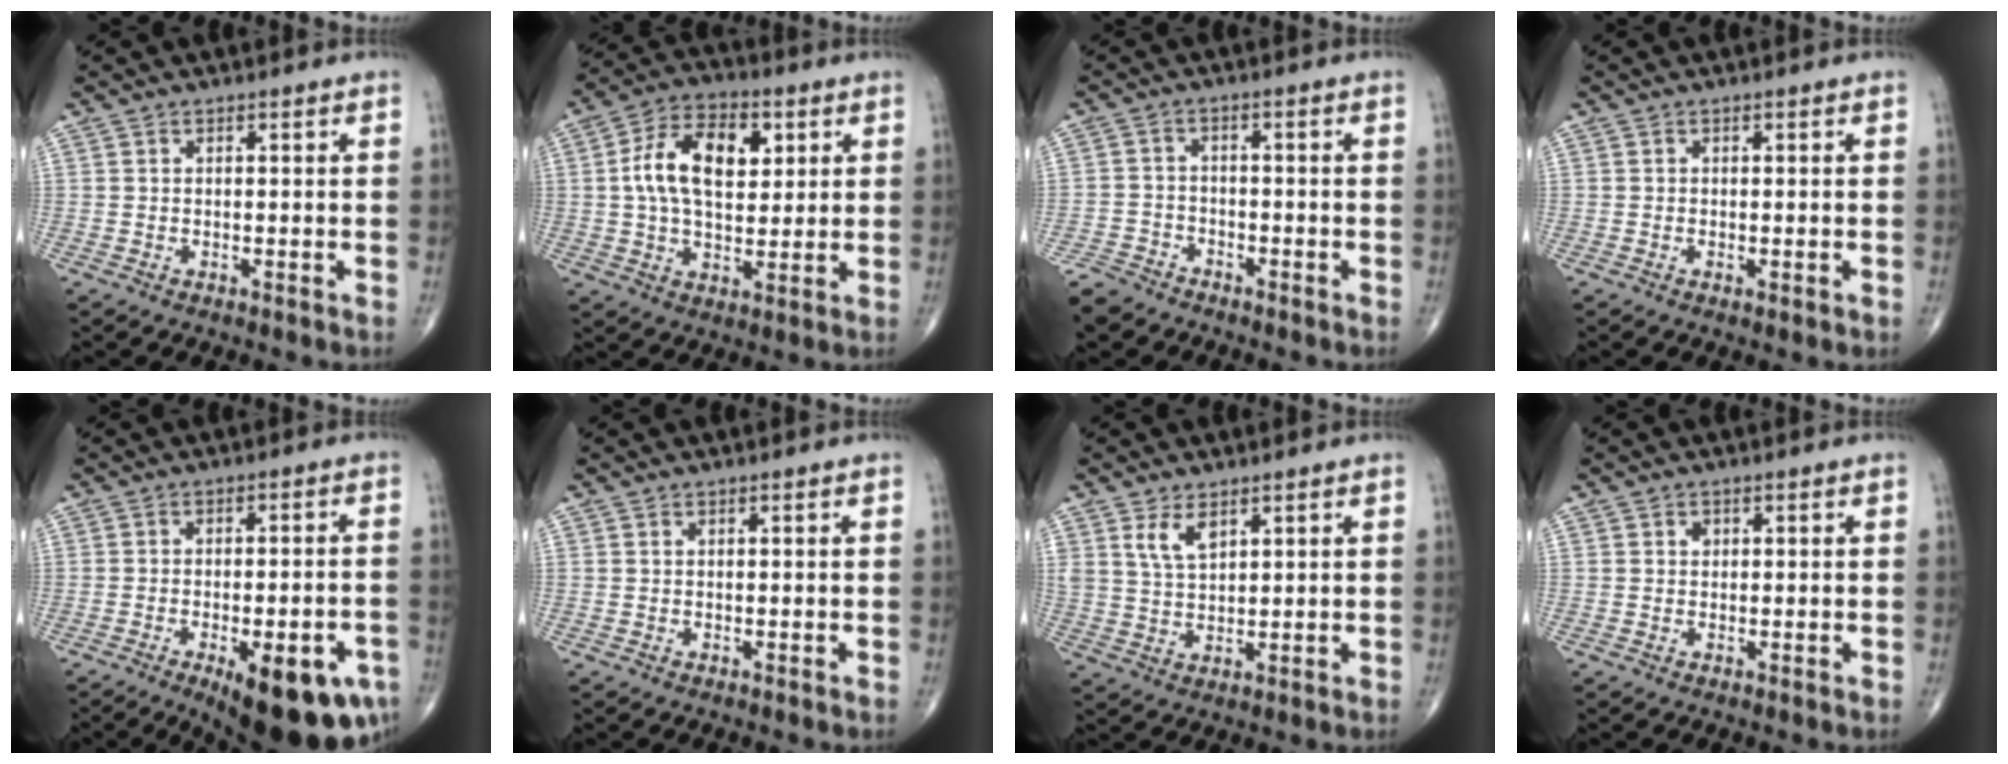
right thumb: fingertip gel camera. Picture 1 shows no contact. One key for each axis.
{"total": 13.9, "fx": 3.0, "fy": 8.2, "fz": 10.9, "tx": -0.172, "ty": 0.006, "tz": 0.047}
{"total": 5.6, "fx": -4.7, "fy": 2.8, "fz": 1.2, "tx": -0.028, "ty": 0.005, "tz": -0.095}
{"total": 1.0, "fx": -0.3, "fy": 0.3, "fz": 0.9, "tx": -0.016, "ty": -0.003, "tz": -0.005}
{"total": 17.7, "fx": -8.3, "fy": 6.4, "fz": 14.3, "tx": -0.137, "ty": 0.016, "tz": -0.100}
{"total": 0.0}
{"total": 4.8, "fx": 2.8, "fy": 2.4, "fz": 3.2, "tx": -0.052, "ty": -0.016, "tz": 0.059}
{"total": 1.0, "fx": 0.4, "fy": 0.9, "fz": 0.4, "tx": 0.000, "ty": 0.000, "tz": 0.005}